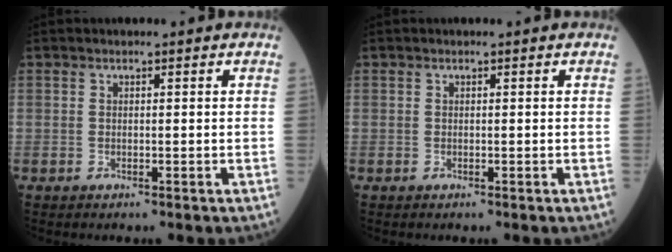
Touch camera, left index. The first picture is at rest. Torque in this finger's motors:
{"motor_torque": [-0.01, 0.01, 0.00, -0.01]}